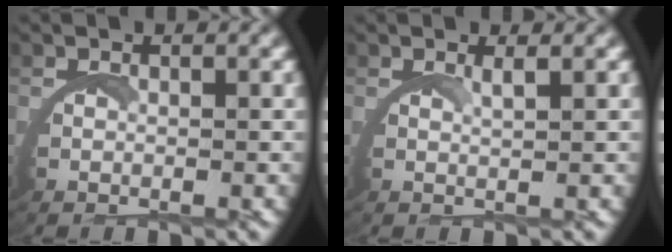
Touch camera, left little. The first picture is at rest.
{"total": 1.4, "force": [1.0, -0.7, 0.7], "torque": [-0.016, -0.001, 0.017]}